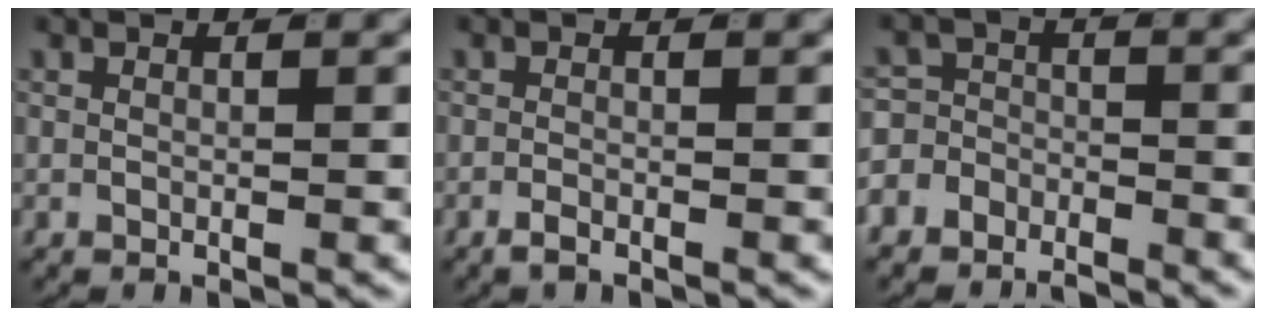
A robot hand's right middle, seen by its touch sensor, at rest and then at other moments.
{"total": 1.2, "force": [-1.1, 0.2, 0.5], "torque": [-0.014, -0.004, -0.021]}
{"total": 5.9, "force": [-3.9, 4.3, 1.2], "torque": [-0.018, -0.017, -0.071]}